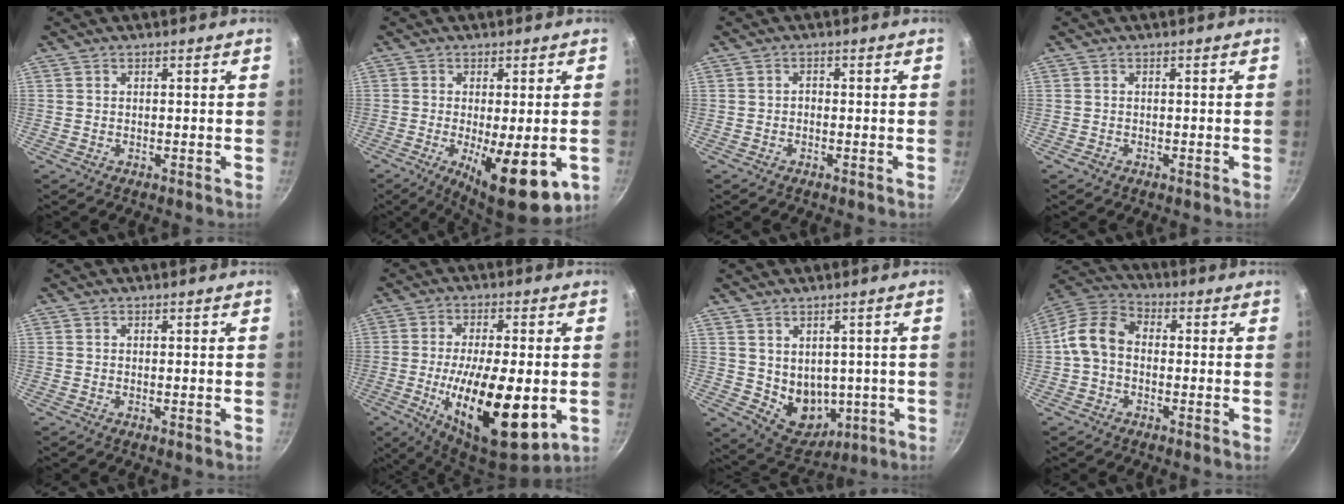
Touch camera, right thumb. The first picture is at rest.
{"total": 14.5, "force": [-4.6, 5.0, 12.8], "torque": [-0.164, -0.016, -0.050]}
{"total": 0.9, "force": [-0.4, 0.6, 0.5], "torque": [-0.002, 0.003, -0.012]}
{"total": 0.6, "force": [-0.4, 0.4, 0.2], "torque": [-0.004, 0.000, -0.008]}
{"total": 0.6, "force": [0.0, 0.0, 0.6], "torque": [-0.013, -0.003, 0.001]}
{"total": 20.7, "force": [-4.2, 7.6, 18.8], "torque": [-0.315, -0.023, -0.049]}
{"total": 8.8, "force": [-0.4, 6.9, 5.5], "torque": [-0.047, -0.009, 0.025]}
{"total": 10.2, "force": [-0.5, 7.4, 7.1], "torque": [-0.130, 0.030, -0.024]}